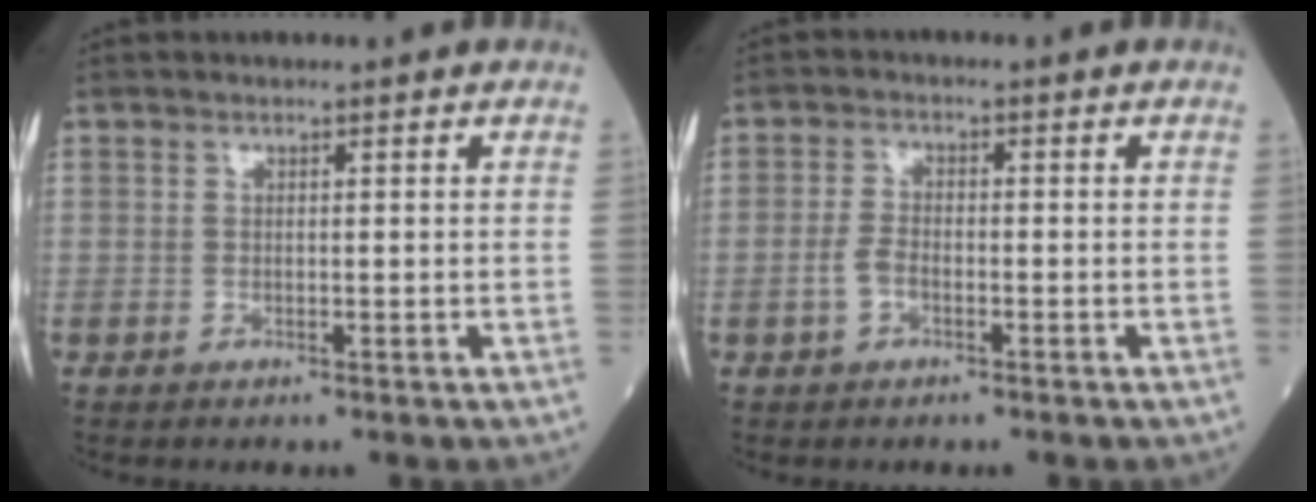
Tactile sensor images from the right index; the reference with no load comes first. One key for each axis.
{"total": 2.8, "fx": -1.2, "fy": 1.4, "fz": 2.1, "tx": -0.047, "ty": 0.004, "tz": -0.025}